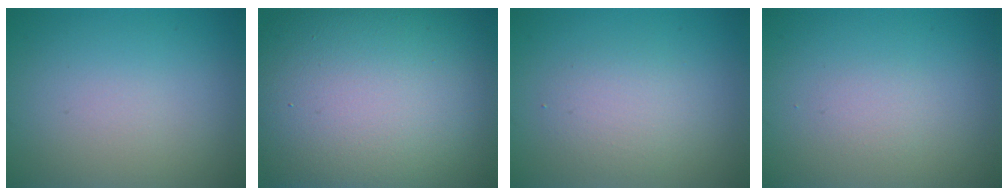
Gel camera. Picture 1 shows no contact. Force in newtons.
{"total": 18.9, "press": 18.8, "slide": 1.2}
{"total": 2.4, "press": 2.4, "slide": 0.0}
{"total": 1.0, "press": 1.0, "slide": 0.0}